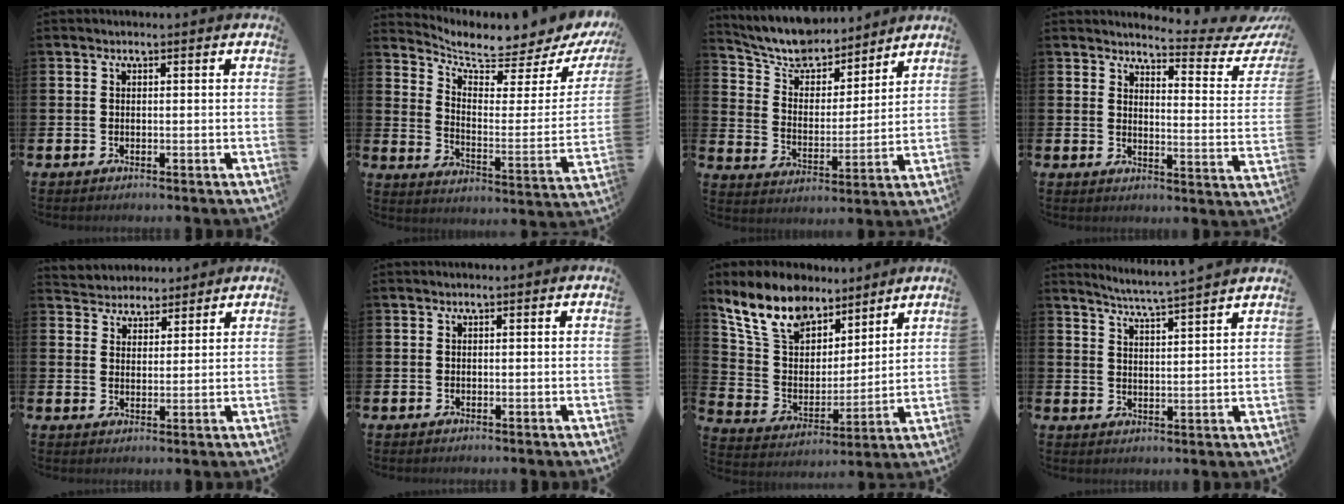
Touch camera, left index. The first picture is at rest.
{"total": 6.5, "force": [6.3, 1.0, 1.3], "torque": [-0.049, -0.064, 0.102]}
{"total": 8.6, "force": [8.3, 2.2, 1.3], "torque": [-0.064, -0.061, 0.148]}
{"total": 4.4, "force": [4.2, 0.7, 1.4], "torque": [-0.027, -0.042, 0.061]}
{"total": 4.0, "force": [3.7, 1.2, -0.9], "torque": [-0.005, -0.016, 0.067]}
{"total": 0.0}
{"total": 11.2, "force": [9.5, 5.1, 3.2], "torque": [-0.122, -0.049, 0.178]}
{"total": 5.0, "force": [4.8, -1.0, 1.0], "torque": [-0.038, -0.033, 0.082]}